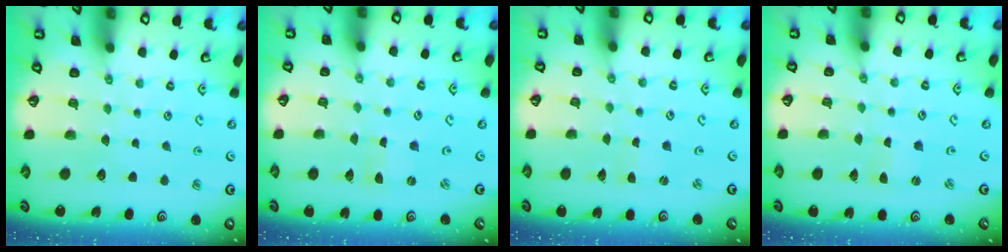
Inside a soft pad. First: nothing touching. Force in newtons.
{"total": 0.0}
{"total": 0.5, "press": 0.5, "slide": 0.1}
{"total": 1.1, "press": 1.0, "slide": 0.2}